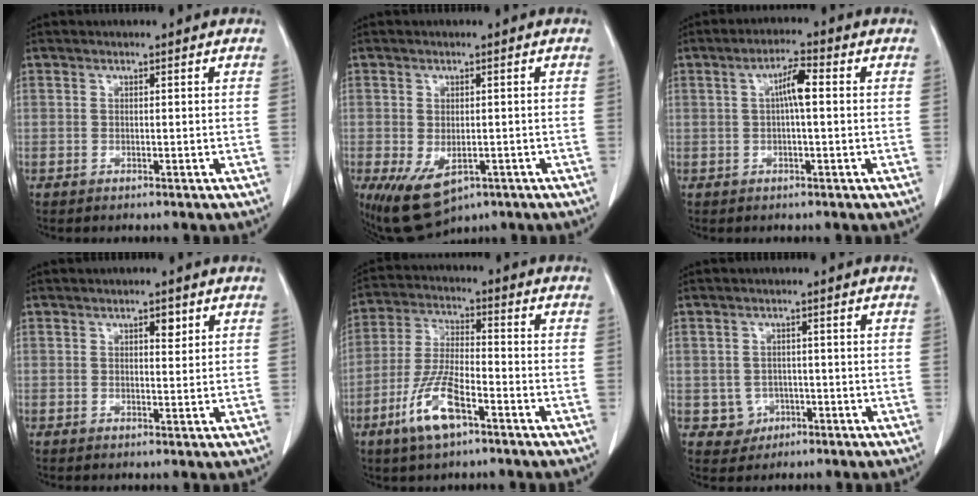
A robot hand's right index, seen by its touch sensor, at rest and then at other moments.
{"total": 8.2, "force": [-3.9, 4.4, 5.7], "torque": [-0.095, -0.013, -0.051]}
{"total": 4.3, "force": [0.5, 0.6, 4.2], "torque": [-0.076, 0.011, 0.006]}
{"total": 2.0, "force": [0.9, 0.8, 1.6], "torque": [-0.022, -0.002, 0.012]}
{"total": 10.2, "force": [-5.4, 2.6, 8.2], "torque": [-0.174, -0.008, -0.102]}
{"total": 3.5, "force": [-1.0, 3.3, 0.2], "torque": [0.006, 0.011, -0.008]}